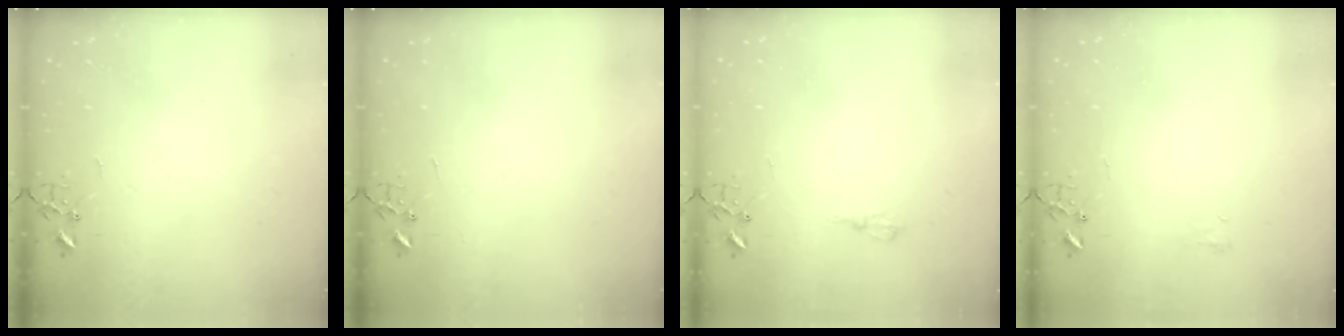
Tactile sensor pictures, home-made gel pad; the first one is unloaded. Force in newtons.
{"total": 0.0}
{"total": 6.5, "press": 6.4, "slide": 0.8}
{"total": 5.1, "press": 5.1, "slide": 0.6}